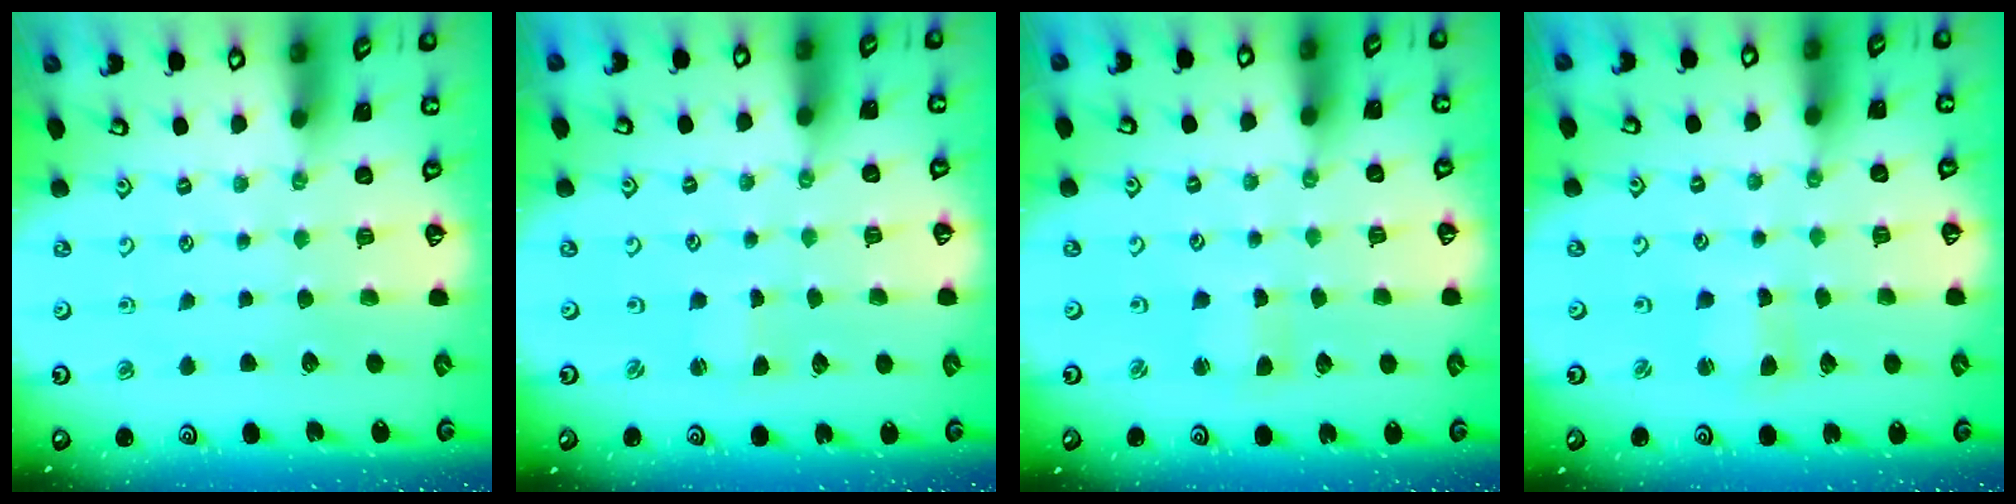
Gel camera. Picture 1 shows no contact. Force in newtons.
{"total": 0.0}
{"total": 1.8, "press": 1.7, "slide": 0.4}
{"total": 2.6, "press": 2.5, "slide": 0.3}